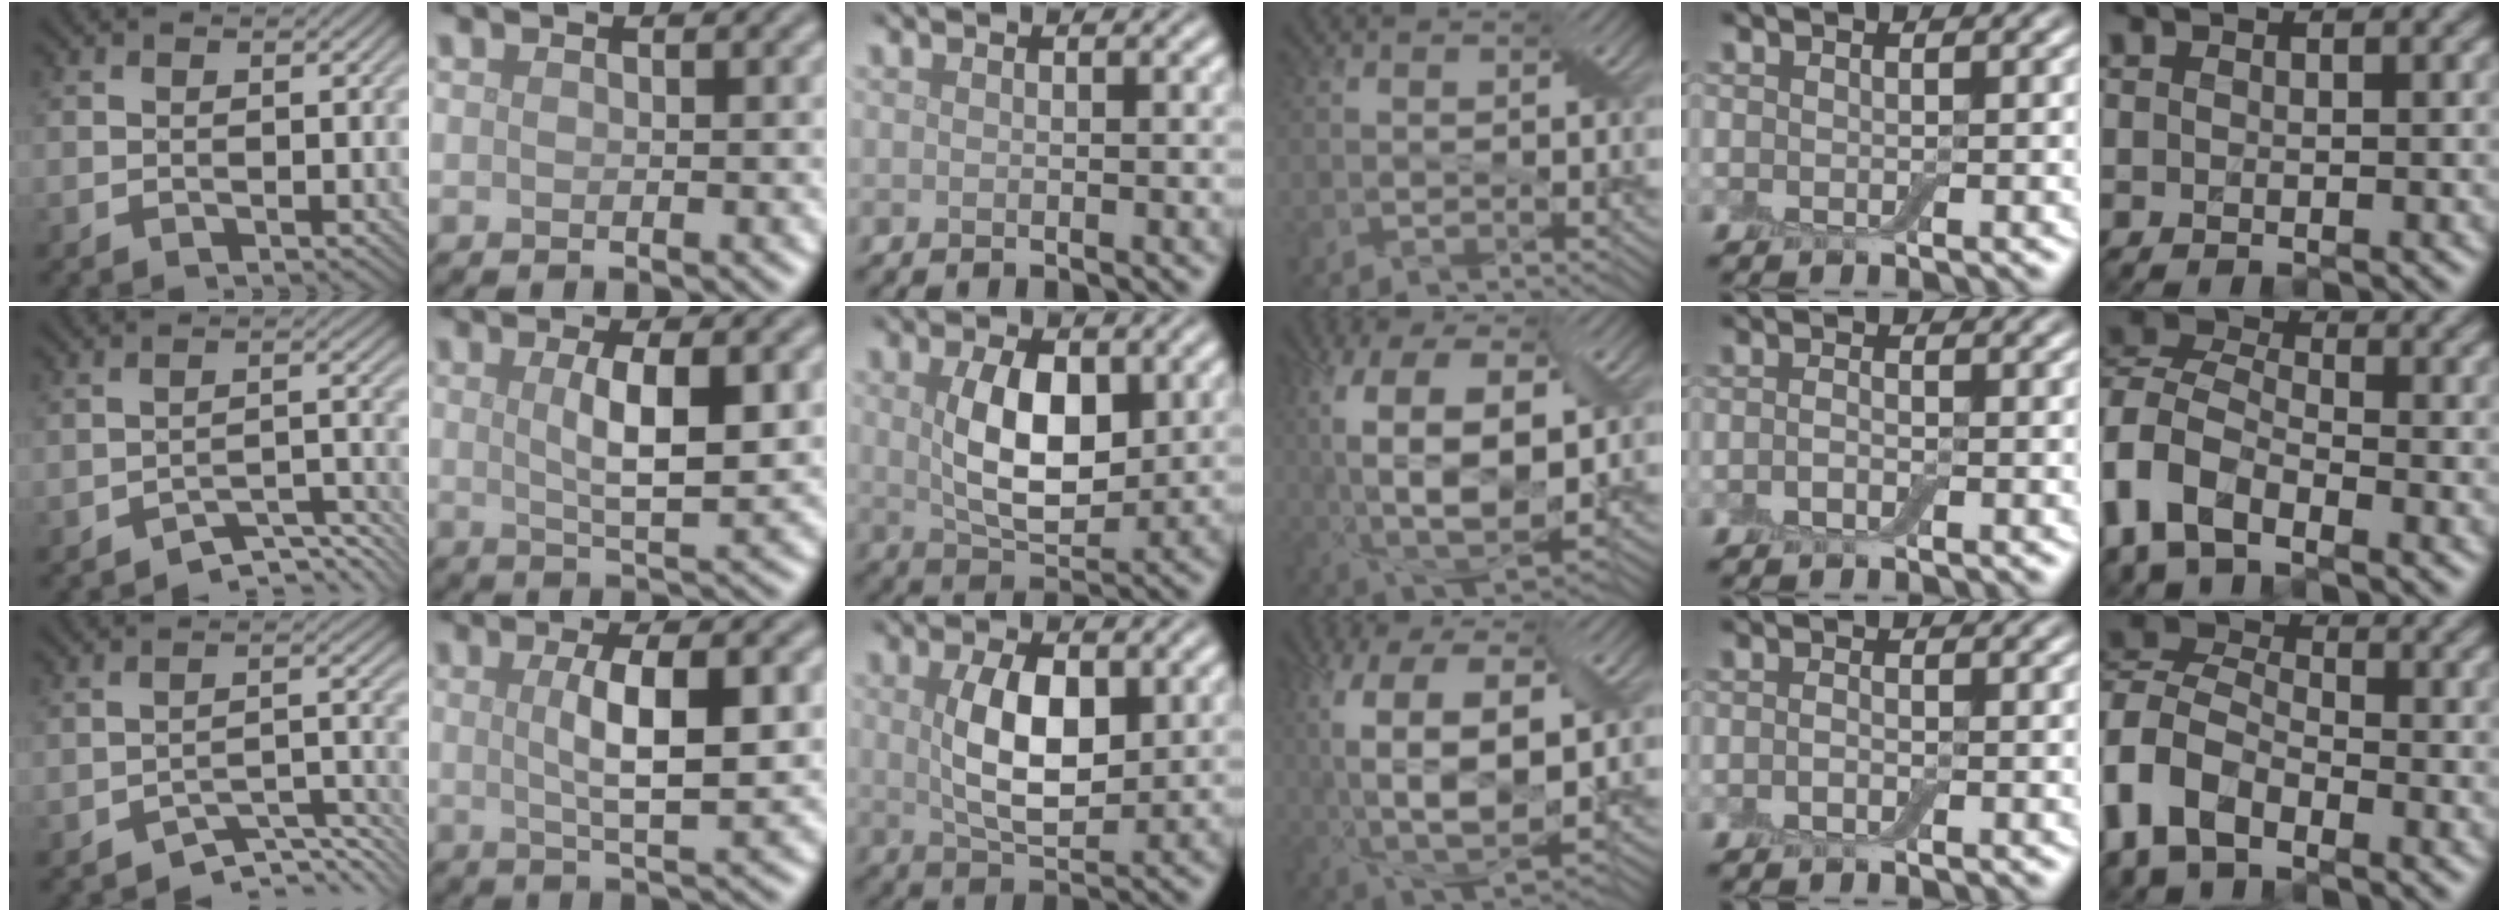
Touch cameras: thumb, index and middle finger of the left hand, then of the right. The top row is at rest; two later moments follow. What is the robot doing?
{"motion": "wrap", "object": "bandage"}